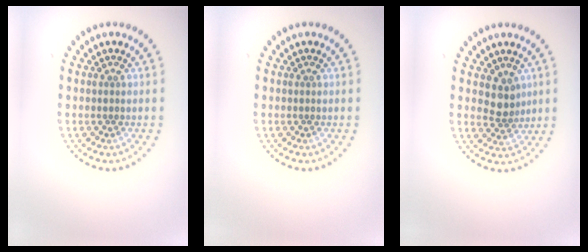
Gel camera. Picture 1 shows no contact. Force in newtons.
{"total": 0.0}
{"total": 2.3, "press": 1.9, "slide": 1.4}